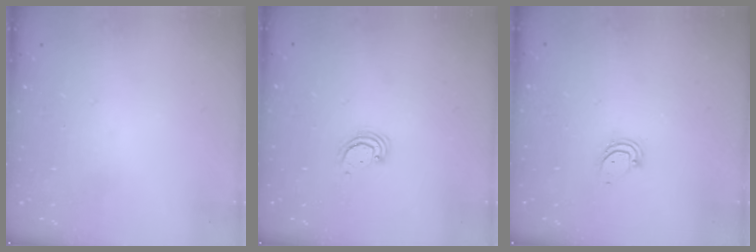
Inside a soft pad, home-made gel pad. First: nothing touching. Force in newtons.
{"total": 2.9, "press": 2.8, "slide": 0.3}
{"total": 3.3, "press": 3.3, "slide": 0.4}